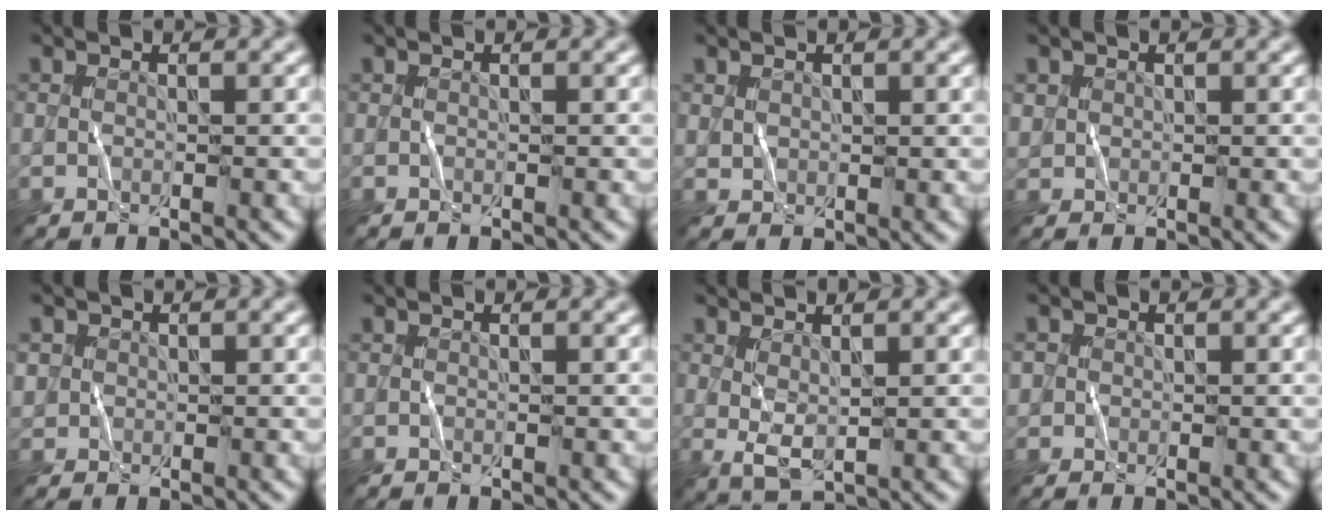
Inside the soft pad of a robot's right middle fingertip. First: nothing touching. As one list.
[{"total": 0.0}, {"total": 1.0, "force": [0.7, 0.8, 0.1], "torque": [-0.008, 0.000, 0.017]}, {"total": 1.1, "force": [0.6, 0.8, -0.3], "torque": [0.005, 0.002, 0.007]}, {"total": 1.3, "force": [0.4, 1.2, -0.2], "torque": [0.001, 0.003, 0.003]}, {"total": 0.0}, {"total": 1.5, "force": [0.7, 0.6, 1.2], "torque": [-0.032, -0.004, 0.017]}, {"total": 1.1, "force": [0.3, 1.1, 0.0], "torque": [0.004, 0.000, -0.004]}]